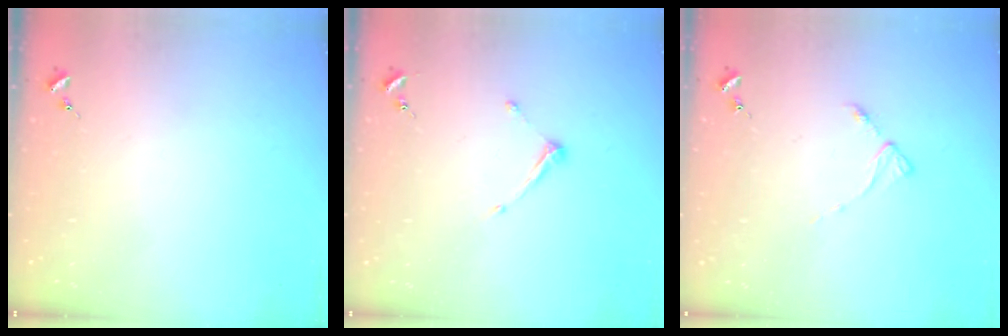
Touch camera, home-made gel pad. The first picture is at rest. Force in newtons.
{"total": 6.6, "press": 6.6, "slide": 0.3}
{"total": 3.5, "press": 3.5, "slide": 0.6}